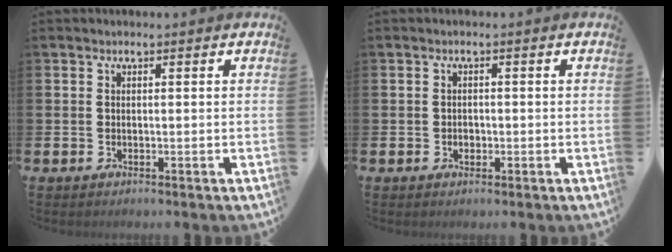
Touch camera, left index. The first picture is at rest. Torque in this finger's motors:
{"motor_torque": [0.03, 0.02, 0.00, 0.03]}